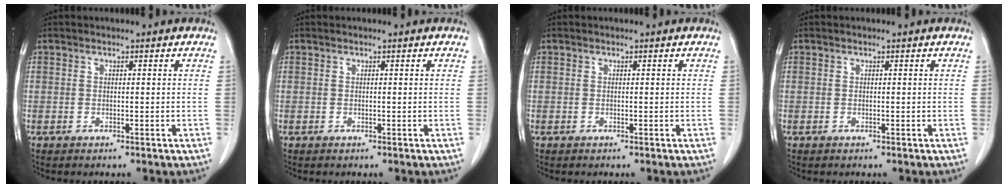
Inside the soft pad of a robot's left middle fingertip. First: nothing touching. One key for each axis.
{"total": 0.0}
{"total": 0.0}
{"total": 0.0}